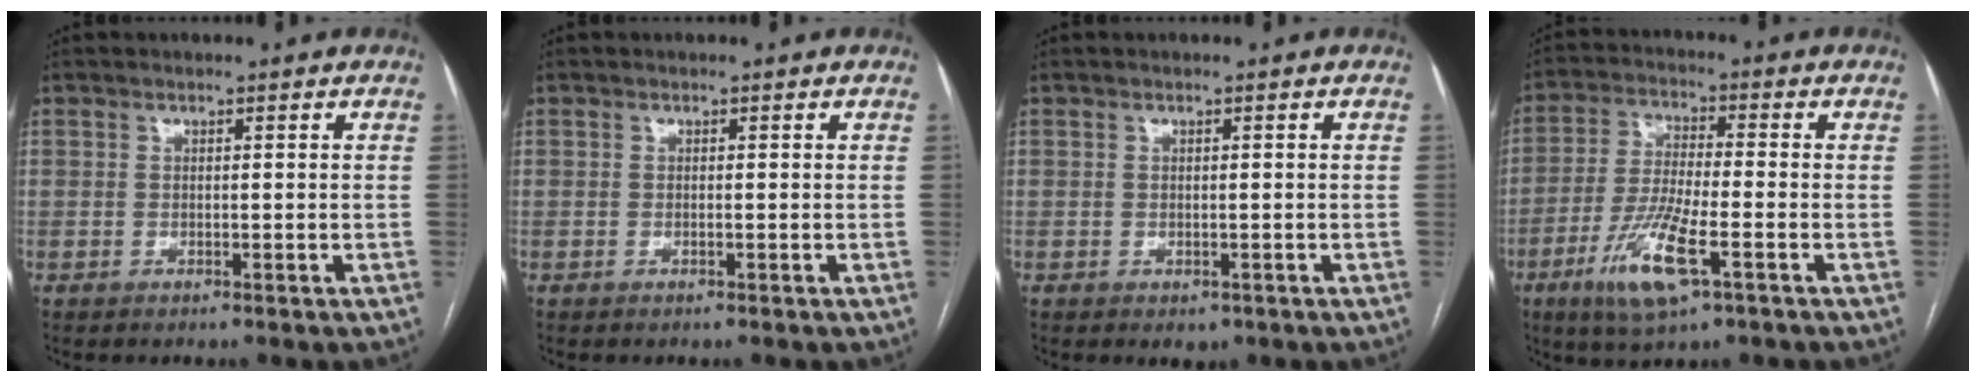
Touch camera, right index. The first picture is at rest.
{"total": 0.0}
{"total": 1.6, "force": [-0.7, 1.2, 0.8], "torque": [-0.006, 0.000, -0.001]}
{"total": 11.0, "force": [-5.1, 1.7, 9.6], "torque": [-0.197, -0.019, -0.092]}